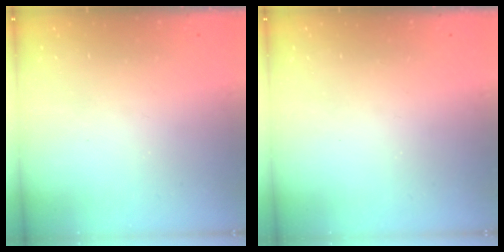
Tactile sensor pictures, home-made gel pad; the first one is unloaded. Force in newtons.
{"total": 0.0}